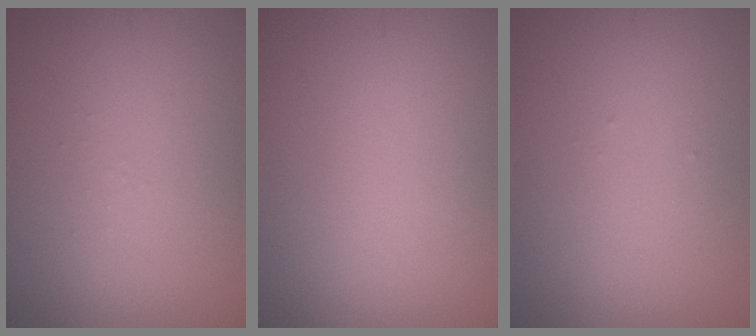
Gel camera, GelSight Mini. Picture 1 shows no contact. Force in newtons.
{"total": 0.0}
{"total": 0.0}